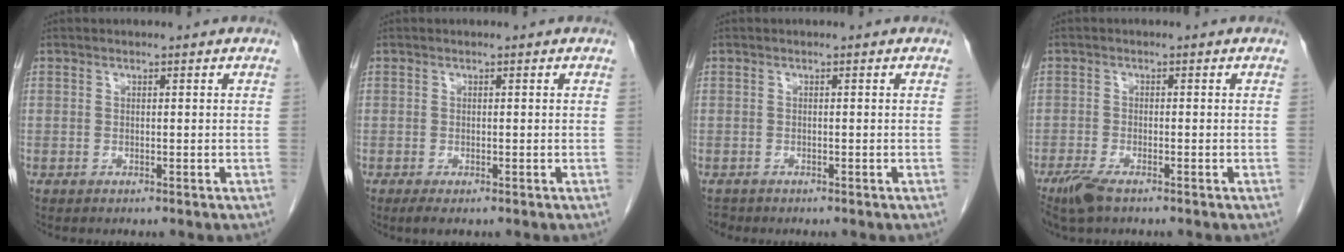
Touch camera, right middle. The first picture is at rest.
{"total": 1.6, "force": [-1.0, 0.5, 1.2], "torque": [-0.021, -0.005, -0.013]}
{"total": 0.8, "force": [-0.7, 0.3, -0.1], "torque": [-0.007, -0.003, -0.013]}
{"total": 4.0, "force": [-2.8, 0.9, 2.7], "torque": [-0.062, -0.010, -0.052]}